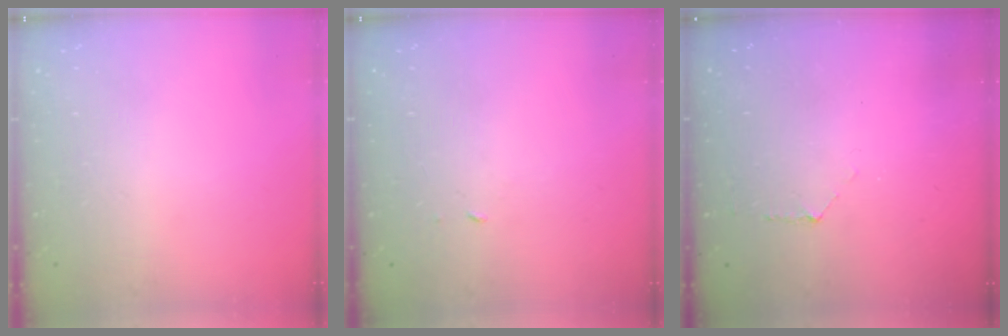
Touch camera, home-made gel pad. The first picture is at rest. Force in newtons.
{"total": 1.9, "press": 1.9, "slide": 0.1}
{"total": 3.8, "press": 3.8, "slide": 0.4}